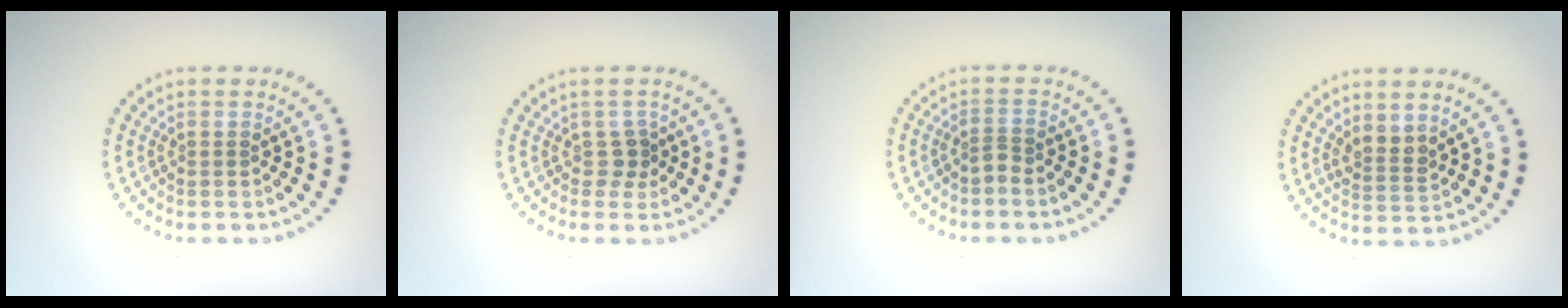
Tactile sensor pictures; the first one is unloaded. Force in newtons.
{"total": 1.4, "press": 1.1, "slide": 0.9}
{"total": 1.0, "press": 0.6, "slide": 0.8}
{"total": 2.1, "press": 1.7, "slide": 1.2}